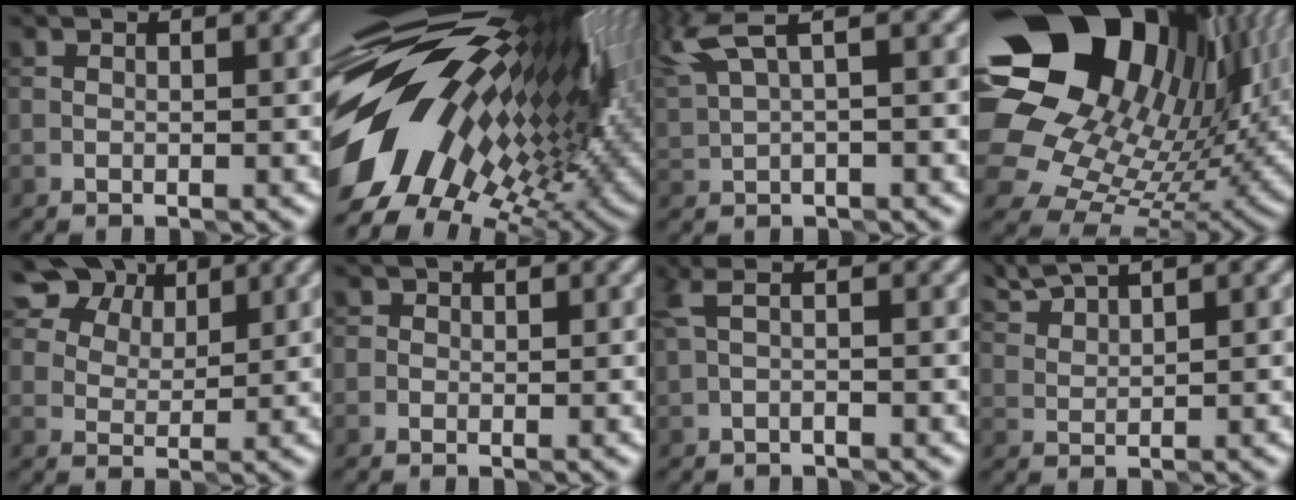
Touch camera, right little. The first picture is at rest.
{"total": 18.6, "force": [2.0, 8.9, 16.3], "torque": [-0.295, -0.003, 0.018]}
{"total": 4.4, "force": [2.6, 0.9, 3.5], "torque": [-0.091, 0.017, 0.057]}
{"total": 21.9, "force": [8.2, 15.4, 13.3], "torque": [-0.288, 0.017, 0.160]}
{"total": 8.1, "force": [5.9, 4.3, 3.6], "torque": [-0.089, -0.004, 0.112]}
{"total": 0.8, "force": [0.3, 0.6, 0.2], "torque": [0.001, -0.002, -0.001]}
{"total": 1.9, "force": [0.3, 0.1, 1.8], "torque": [-0.047, 0.005, 0.004]}
{"total": 3.4, "force": [3.1, 0.1, 1.4], "torque": [-0.041, 0.014, 0.071]}